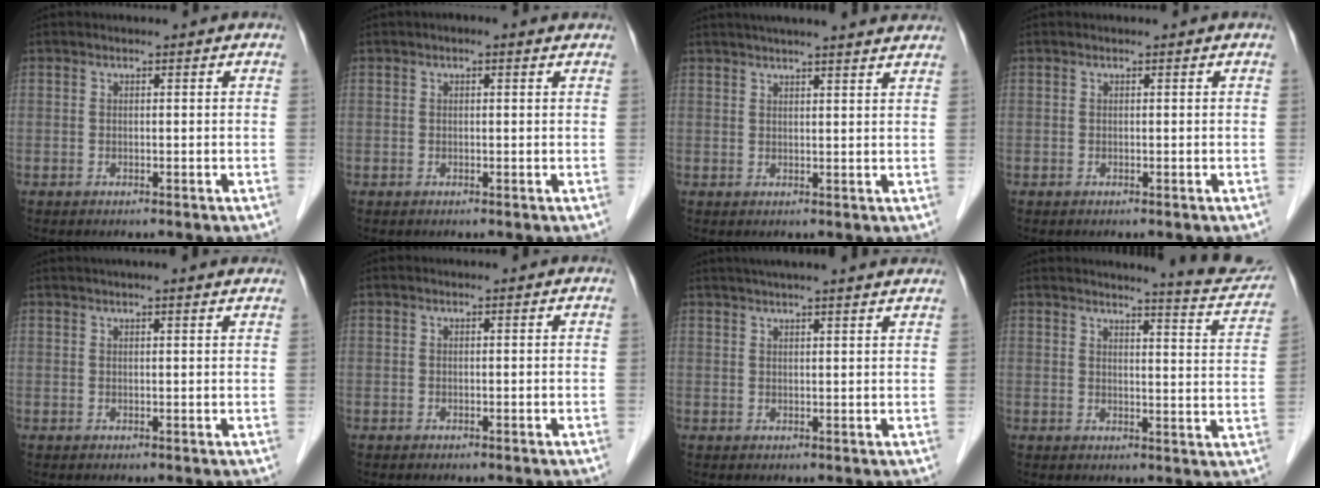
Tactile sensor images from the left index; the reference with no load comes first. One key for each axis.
{"total": 1.3, "fx": 0.6, "fy": 0.5, "fz": 1.0, "tx": -0.021, "ty": 0.014, "tz": 0.005}
{"total": 14.6, "fx": 13.1, "fy": 0.9, "fz": 6.4, "tx": -0.095, "ty": 0.030, "tz": 0.162}
{"total": 0.0}
{"total": 6.9, "fx": 6.0, "fy": 0.1, "fz": 3.4, "tx": -0.049, "ty": 0.029, "tz": 0.071}
{"total": 0.0}
{"total": 12.7, "fx": 11.1, "fy": 0.3, "fz": 6.1, "tx": -0.095, "ty": 0.033, "tz": 0.137}
{"total": 11.0, "fx": 10.6, "fy": 0.3, "fz": 2.8, "tx": -0.025, "ty": -0.046, "tz": 0.104}